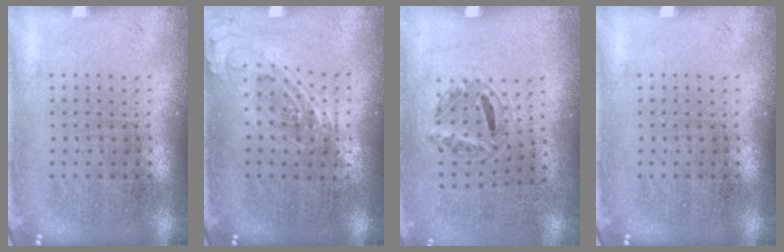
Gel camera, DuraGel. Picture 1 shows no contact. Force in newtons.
{"total": 0.8, "press": 0.7, "slide": 0.3}
{"total": 1.2, "press": 0.8, "slide": 0.9}
{"total": 0.0}